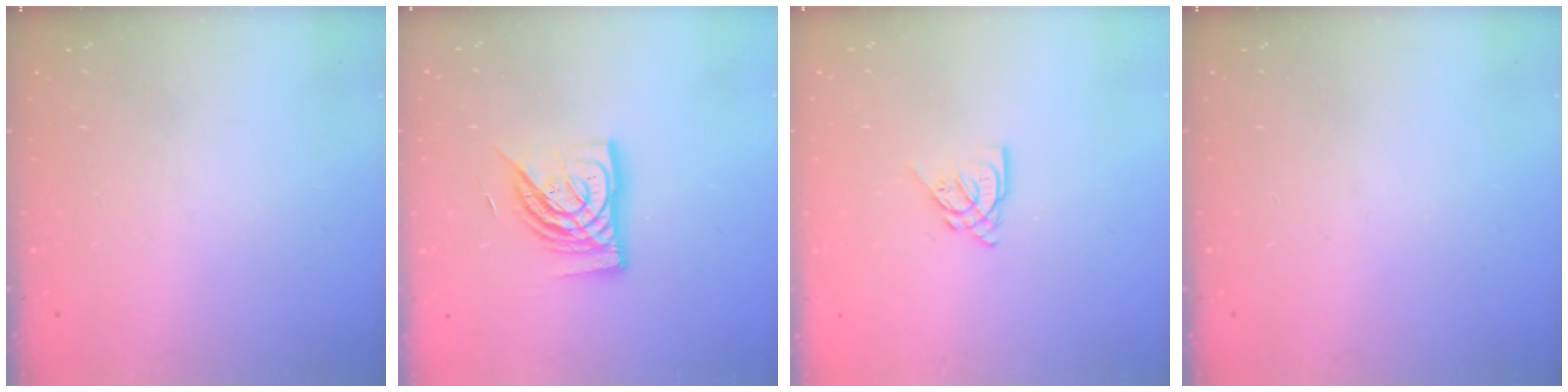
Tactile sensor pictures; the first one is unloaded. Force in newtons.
{"total": 13.8, "press": 13.7, "slide": 1.3}
{"total": 6.7, "press": 6.7, "slide": 0.2}
{"total": 0.0}